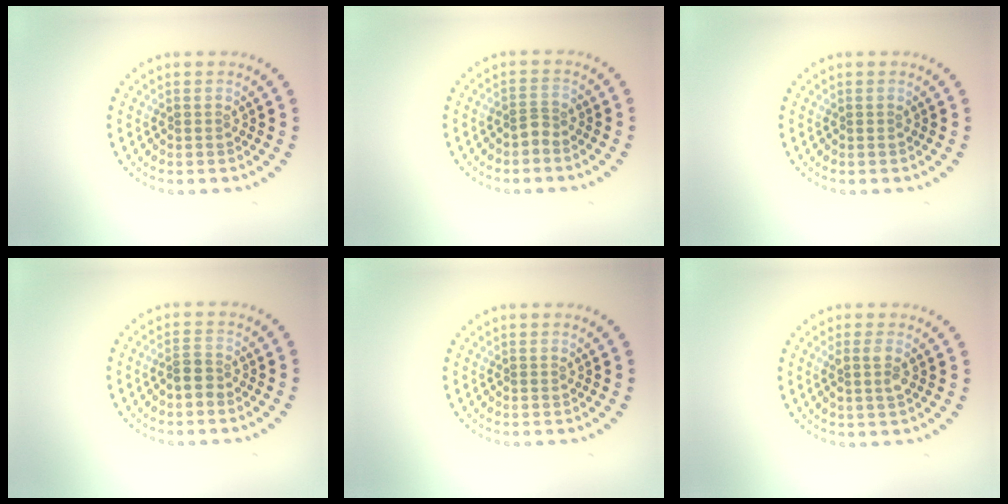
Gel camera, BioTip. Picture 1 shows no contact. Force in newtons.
{"total": 1.0, "press": 0.6, "slide": 0.8}
{"total": 0.0}
{"total": 1.7, "press": 1.4, "slide": 0.8}
{"total": 0.0}
{"total": 1.5, "press": 1.4, "slide": 0.7}